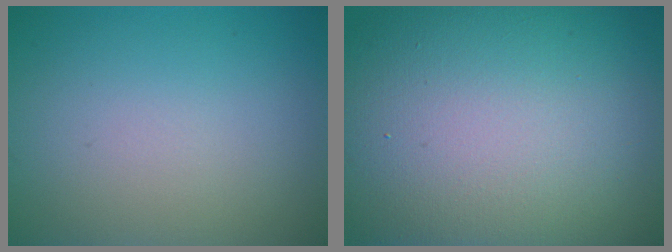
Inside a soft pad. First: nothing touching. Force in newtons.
{"total": 19.9, "press": 19.9, "slide": 1.0}